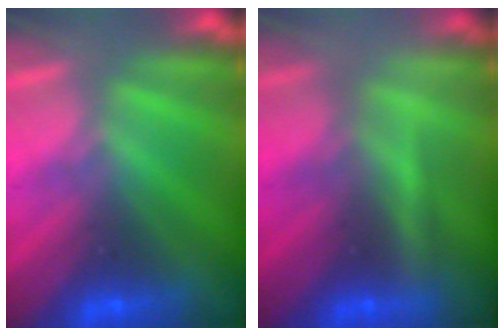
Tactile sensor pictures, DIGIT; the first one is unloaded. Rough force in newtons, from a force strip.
{"total": 2.0}